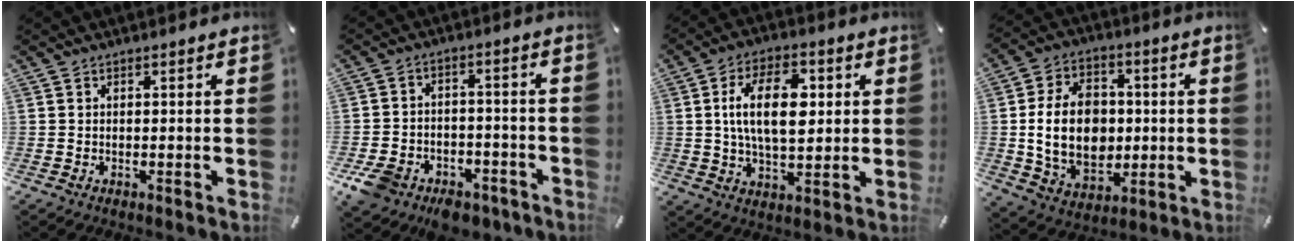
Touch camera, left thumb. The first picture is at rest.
{"total": 8.9, "force": [-5.6, 6.0, 3.5], "torque": [-0.060, 0.045, -0.097]}
{"total": 14.4, "force": [2.4, 8.0, 11.7], "torque": [-0.209, 0.004, 0.037]}
{"total": 16.5, "force": [0.0, 12.4, 10.9], "torque": [-0.223, 0.012, 0.001]}